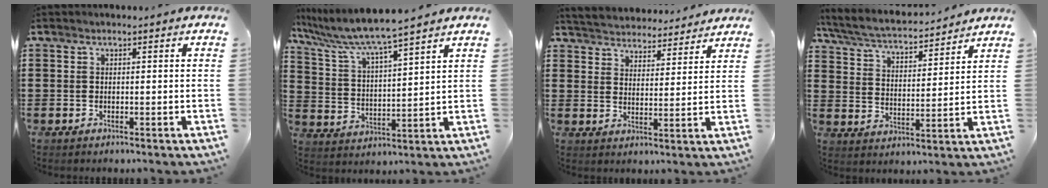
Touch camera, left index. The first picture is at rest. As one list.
[{"total": 6.4, "force": [5.8, -0.3, 2.7], "torque": [-0.080, -0.039, 0.094]}, {"total": 4.2, "force": [4.1, 0.2, -0.5], "torque": [-0.014, -0.029, 0.070]}, {"total": 4.7, "force": [4.4, 0.5, 1.6], "torque": [-0.054, -0.031, 0.070]}]